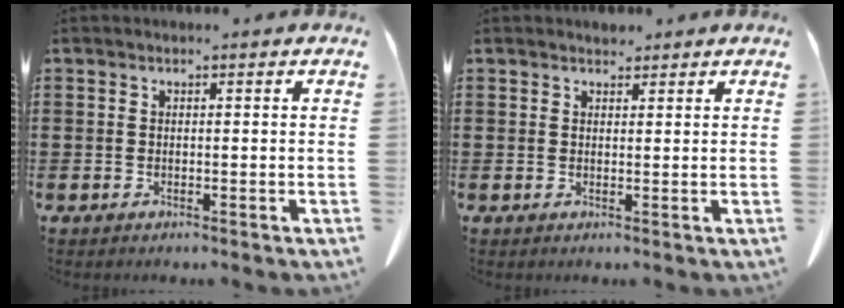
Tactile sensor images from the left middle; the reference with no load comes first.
{"total": 1.6, "force": [1.5, 0.6, 0.2], "torque": [0.000, -0.002, 0.027]}